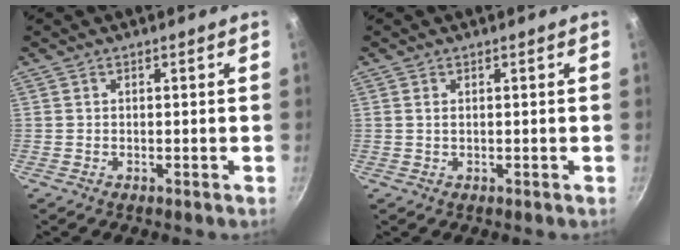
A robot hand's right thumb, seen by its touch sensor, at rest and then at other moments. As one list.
[{"total": 0.8, "force": [0.2, 0.5, 0.7], "torque": [-0.012, 0.001, 0.003]}]